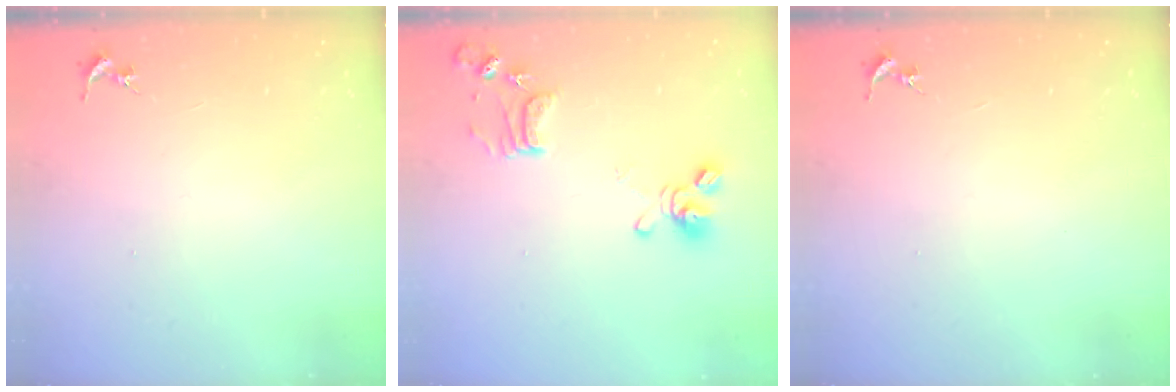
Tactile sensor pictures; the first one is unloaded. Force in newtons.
{"total": 13.1, "press": 13.0, "slide": 1.3}
{"total": 0.0}